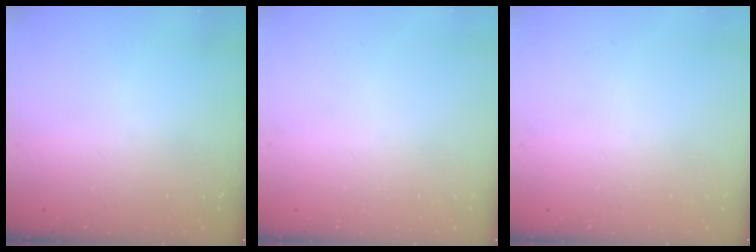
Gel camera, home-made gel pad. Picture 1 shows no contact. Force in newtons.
{"total": 0.0}
{"total": 0.0}